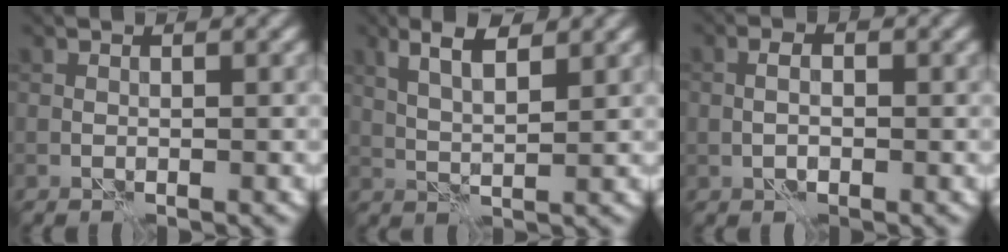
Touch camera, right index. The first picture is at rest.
{"total": 3.8, "force": [2.1, 0.9, 3.0], "torque": [-0.064, 0.001, 0.040]}
{"total": 1.7, "force": [-0.2, 1.0, 1.4], "torque": [-0.018, 0.000, -0.006]}